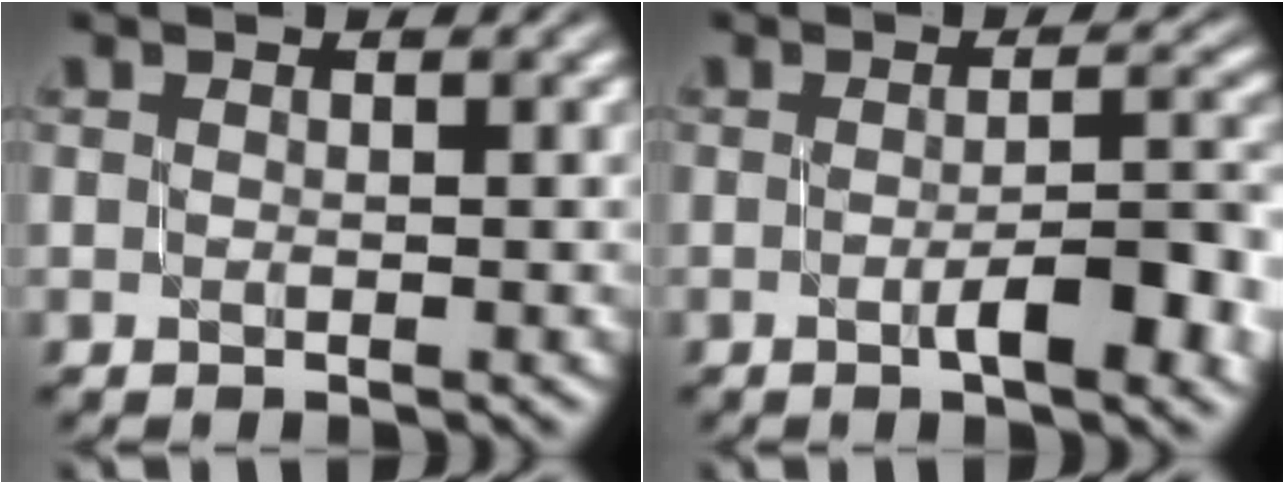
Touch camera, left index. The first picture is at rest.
{"total": 6.0, "force": [-1.6, 1.5, 5.6], "torque": [-0.080, 0.005, -0.021]}